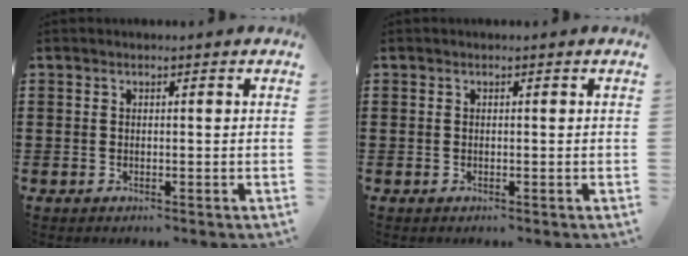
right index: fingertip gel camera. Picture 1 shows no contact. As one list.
[{"total": 0.0}]